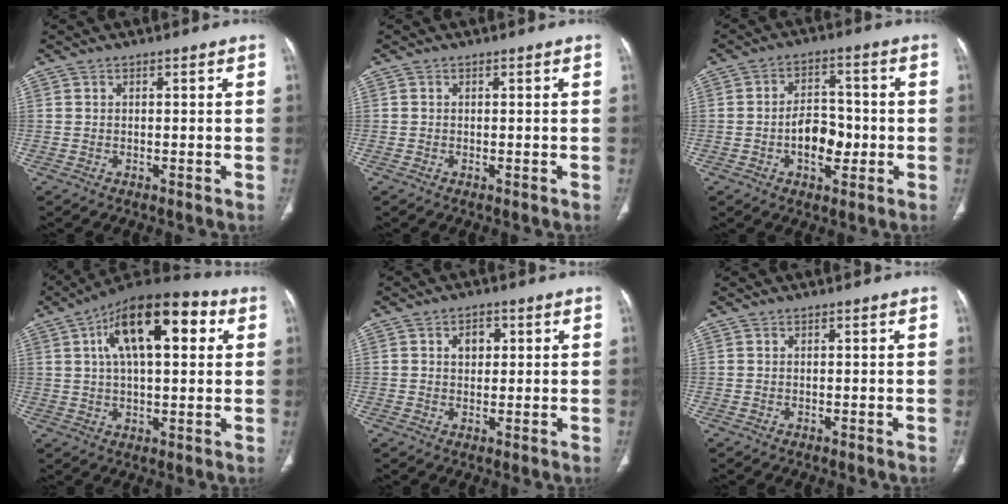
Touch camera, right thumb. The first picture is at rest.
{"total": 0.0}
{"total": 8.4, "force": [-1.7, 5.2, 6.3], "torque": [-0.076, 0.019, -0.029]}
{"total": 18.9, "force": [5.9, 8.4, 15.9], "torque": [-0.233, 0.017, 0.087]}
{"total": 3.6, "force": [1.0, 2.7, 2.2], "torque": [-0.019, 0.001, 0.015]}
{"total": 0.0}